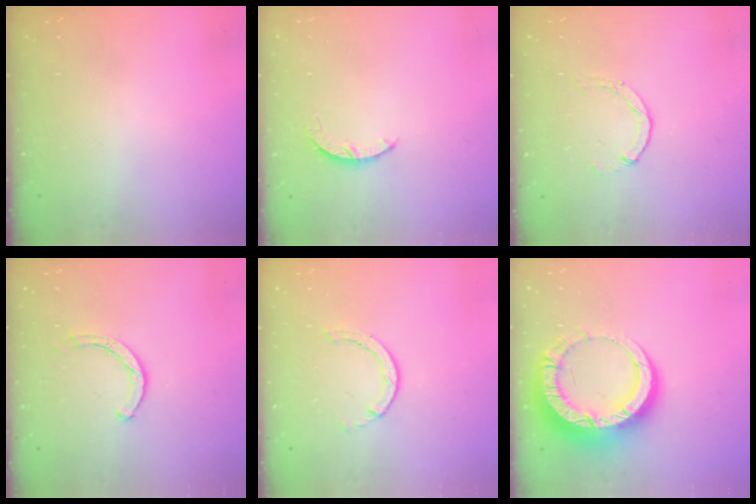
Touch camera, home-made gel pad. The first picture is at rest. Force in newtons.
{"total": 3.3, "press": 3.3, "slide": 0.5}
{"total": 1.5, "press": 1.5, "slide": 0.2}
{"total": 2.0, "press": 2.0, "slide": 0.2}
{"total": 0.6, "press": 0.6, "slide": 0.1}
{"total": 16.8, "press": 16.7, "slide": 1.7}